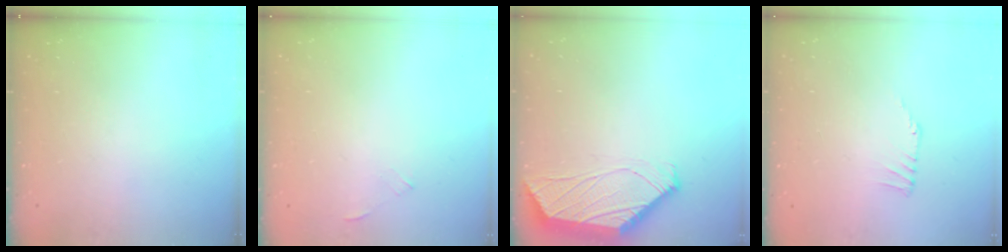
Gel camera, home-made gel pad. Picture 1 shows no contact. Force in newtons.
{"total": 0.0}
{"total": 2.1, "press": 2.1, "slide": 0.5}
{"total": 1.1, "press": 1.0, "slide": 0.2}